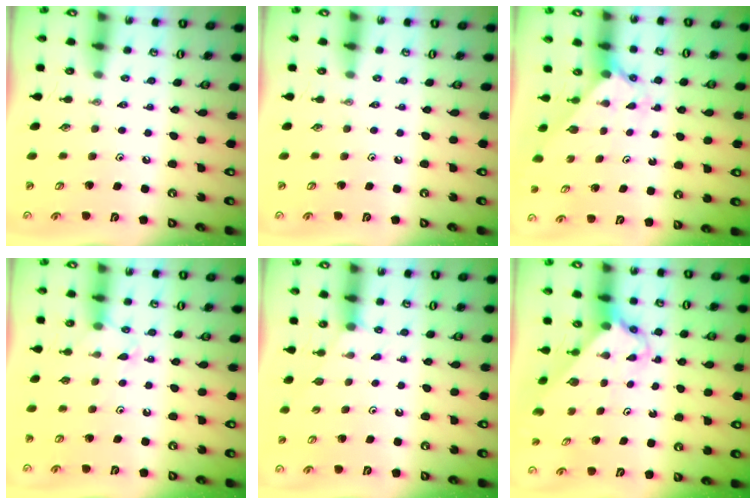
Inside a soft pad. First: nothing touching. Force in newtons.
{"total": 0.0}
{"total": 2.0, "press": 2.0, "slide": 0.2}
{"total": 7.0, "press": 7.0, "slide": 0.7}
{"total": 2.5, "press": 2.5, "slide": 0.3}
{"total": 2.6, "press": 2.6, "slide": 0.2}